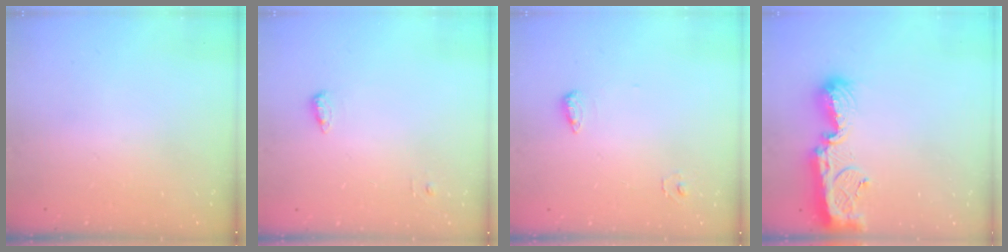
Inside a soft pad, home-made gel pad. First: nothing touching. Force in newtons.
{"total": 4.9, "press": 4.8, "slide": 1.0}
{"total": 6.2, "press": 6.0, "slide": 1.2}
{"total": 11.2, "press": 11.2, "slide": 1.0}